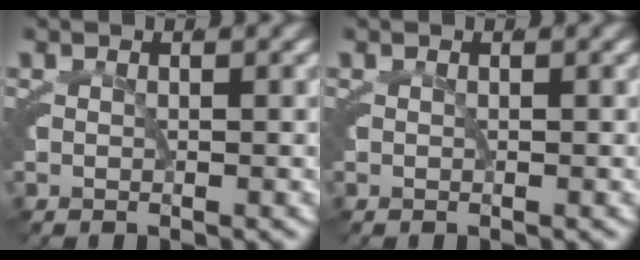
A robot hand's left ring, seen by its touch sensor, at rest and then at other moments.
{"total": 0.0}